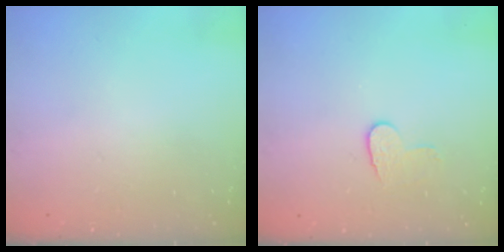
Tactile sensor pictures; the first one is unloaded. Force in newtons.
{"total": 6.1, "press": 6.1, "slide": 0.5}